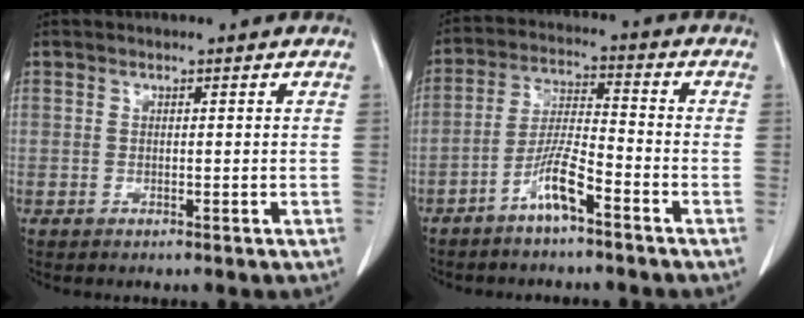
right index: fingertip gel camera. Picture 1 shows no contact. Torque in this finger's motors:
{"motor_torque": [0.77, -0.49, 0.23, 0.09]}